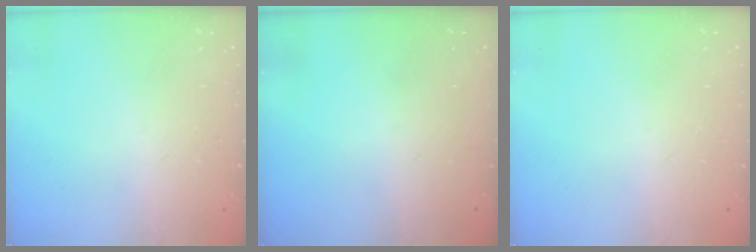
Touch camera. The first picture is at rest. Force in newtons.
{"total": 0.0}
{"total": 0.0}